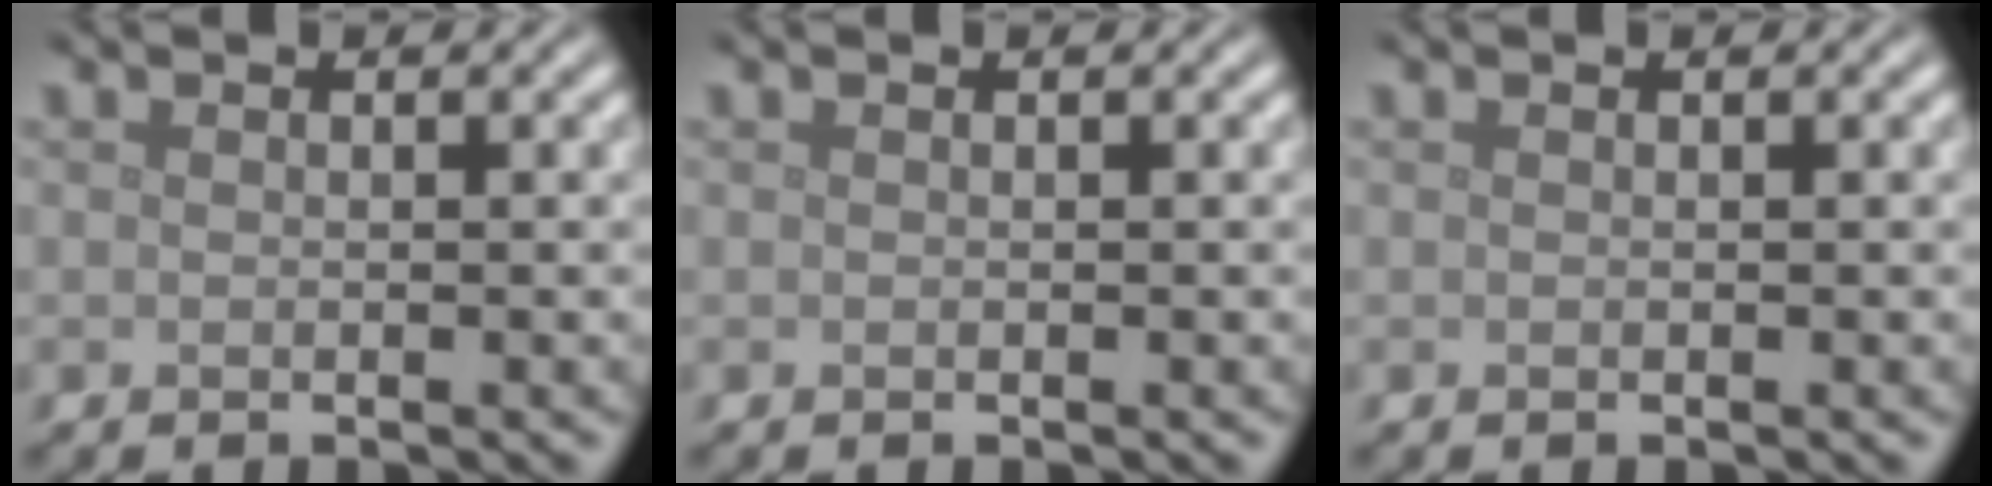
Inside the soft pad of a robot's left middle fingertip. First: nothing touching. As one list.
[{"total": 0.0}, {"total": 0.0}]